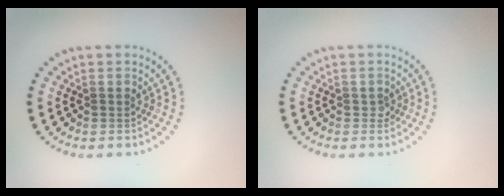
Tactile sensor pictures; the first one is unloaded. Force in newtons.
{"total": 0.6, "press": 0.5, "slide": 0.3}